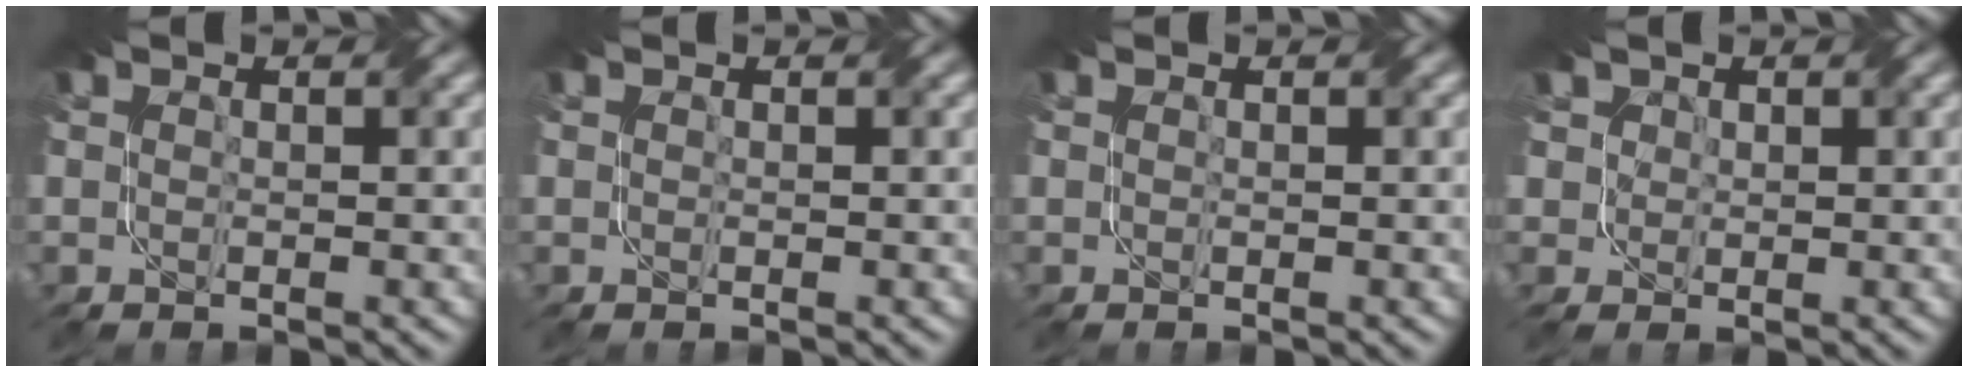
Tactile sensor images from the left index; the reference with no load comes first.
{"total": 0.0}
{"total": 0.0}
{"total": 2.3, "force": [1.1, 2.0, 0.7], "torque": [-0.040, -0.006, 0.035]}